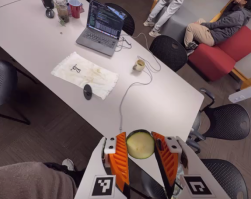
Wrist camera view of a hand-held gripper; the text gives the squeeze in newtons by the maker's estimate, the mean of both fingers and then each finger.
{"total": 8.7, "left": 8.4, "right": 8.9}